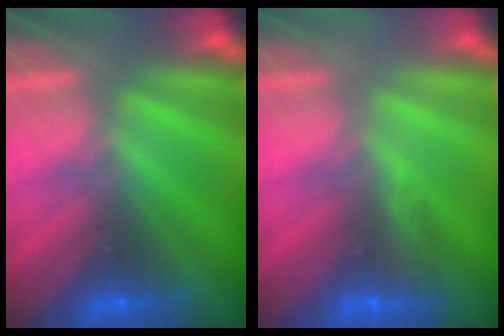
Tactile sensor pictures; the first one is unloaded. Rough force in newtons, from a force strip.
{"total": 3.0}